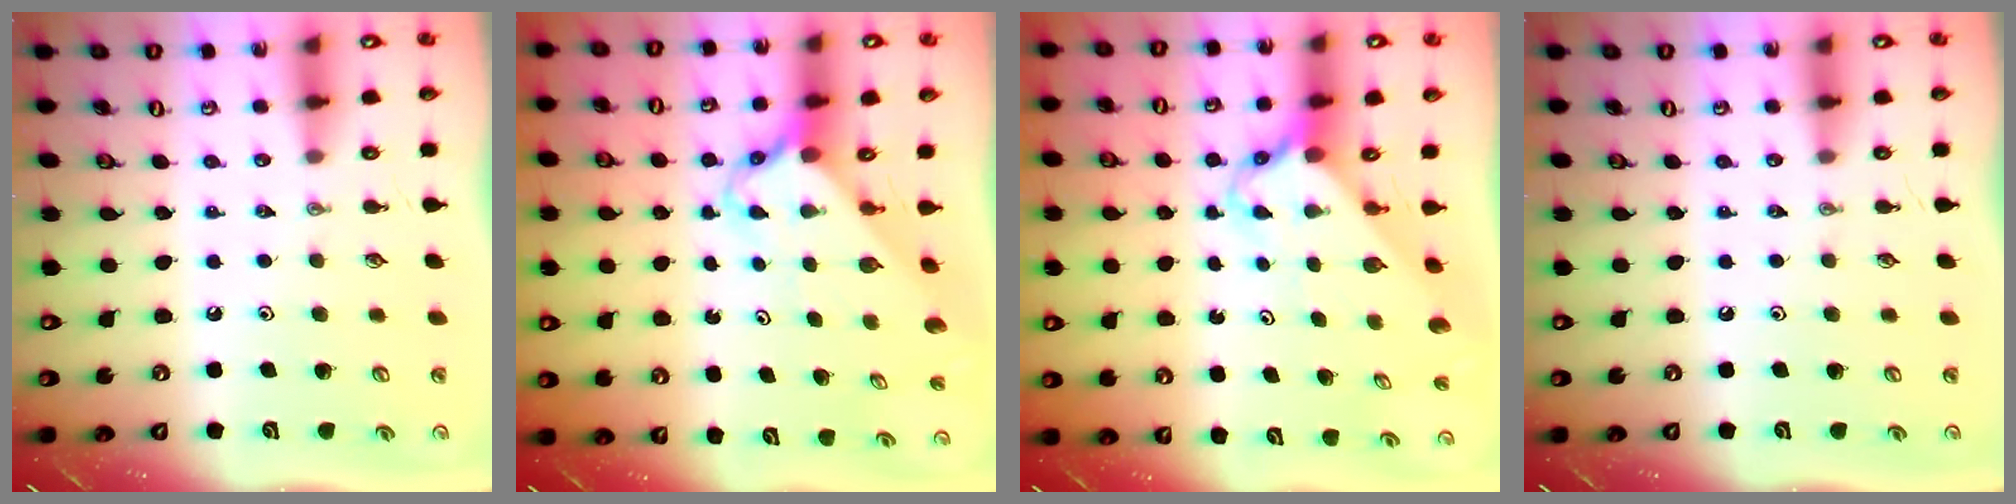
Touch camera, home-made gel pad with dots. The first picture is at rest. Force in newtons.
{"total": 2.7, "press": 2.7, "slide": 0.2}
{"total": 2.7, "press": 2.7, "slide": 0.2}
{"total": 0.0}